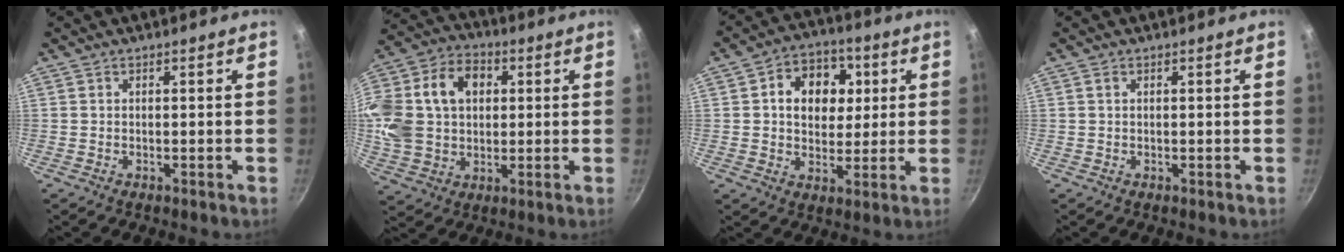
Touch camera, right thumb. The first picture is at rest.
{"total": 23.6, "force": [4.8, 17.6, 14.9], "torque": [-0.315, 0.034, 0.085]}
{"total": 12.3, "force": [2.8, 9.5, 7.2], "torque": [-0.067, 0.000, 0.035]}
{"total": 0.5, "force": [0.2, 0.4, 0.3], "torque": [-0.002, 0.000, 0.003]}